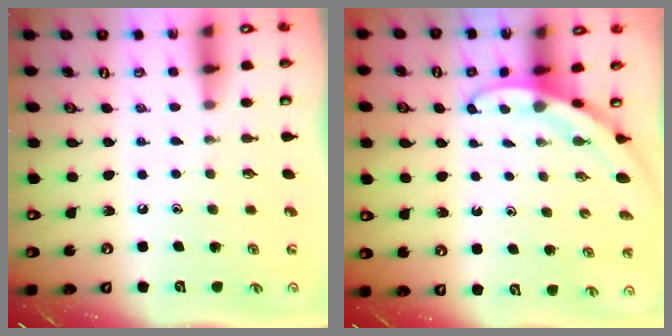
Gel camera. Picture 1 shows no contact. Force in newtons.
{"total": 3.0, "press": 3.0, "slide": 0.1}